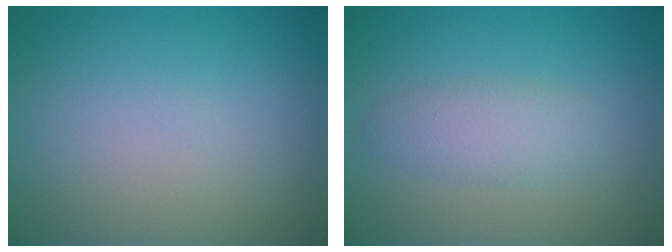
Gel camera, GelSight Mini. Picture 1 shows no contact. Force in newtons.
{"total": 2.4, "press": 2.4, "slide": 0.0}